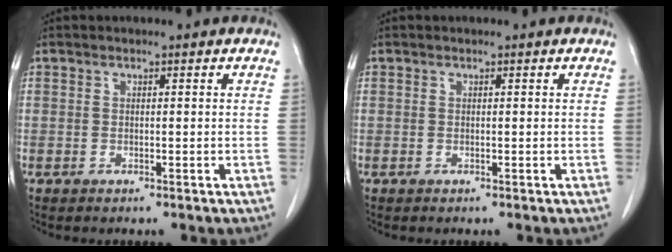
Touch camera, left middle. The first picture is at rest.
{"total": 0.0}